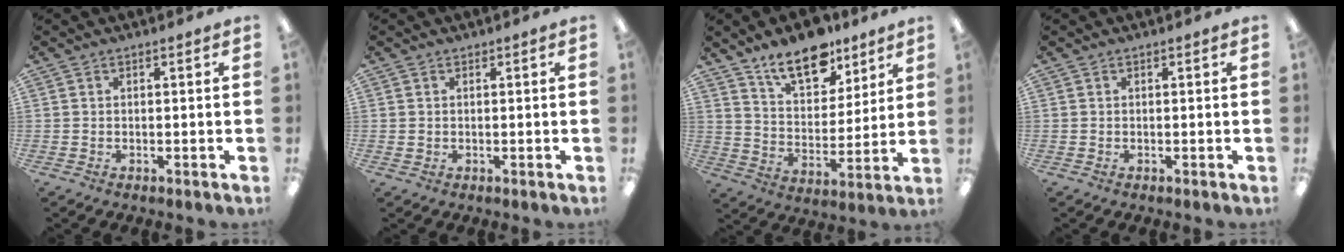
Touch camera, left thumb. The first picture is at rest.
{"total": 0.7, "force": [0.4, 0.6, 0.0], "torque": [0.001, 0.004, 0.007]}
{"total": 14.3, "force": [11.1, 6.6, 6.3], "torque": [-0.102, -0.061, 0.200]}
{"total": 0.0}